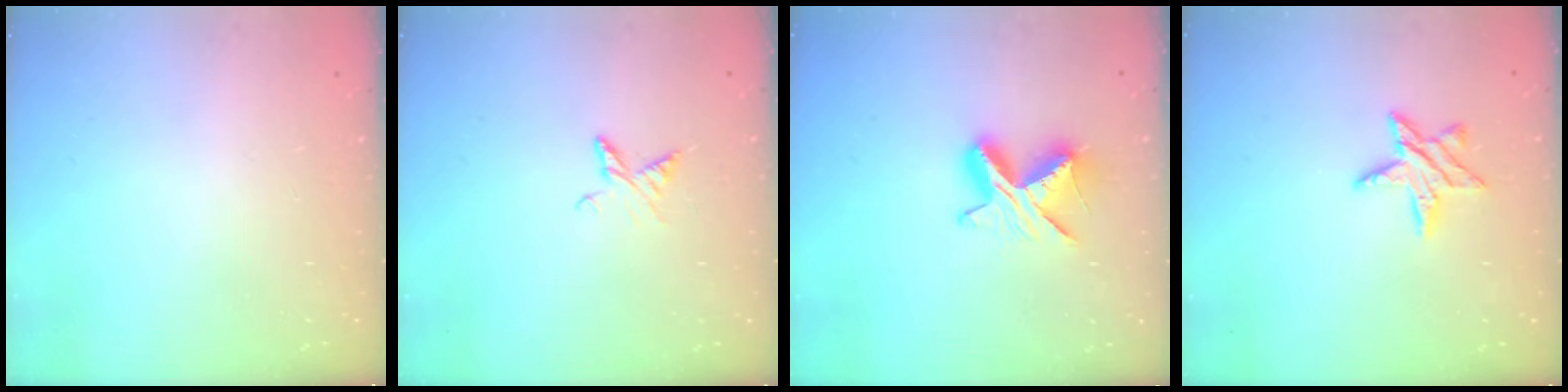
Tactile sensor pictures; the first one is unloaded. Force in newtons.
{"total": 5.7, "press": 5.6, "slide": 0.7}
{"total": 8.7, "press": 8.7, "slide": 0.2}
{"total": 8.8, "press": 8.8, "slide": 0.5}